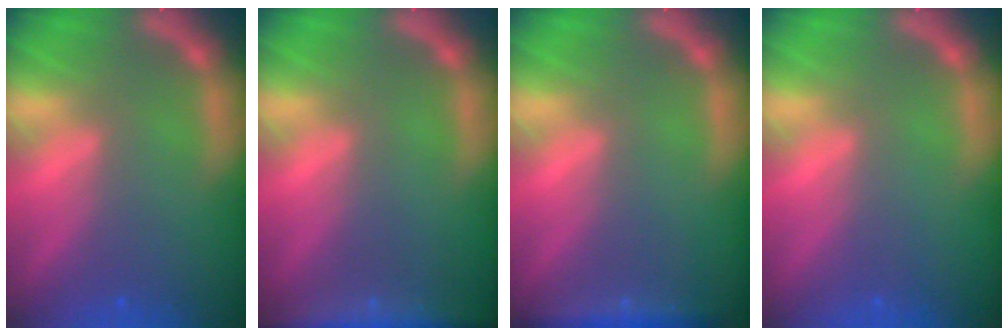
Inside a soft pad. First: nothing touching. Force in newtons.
{"total": 7.0}
{"total": 3.0}
{"total": 0.0}